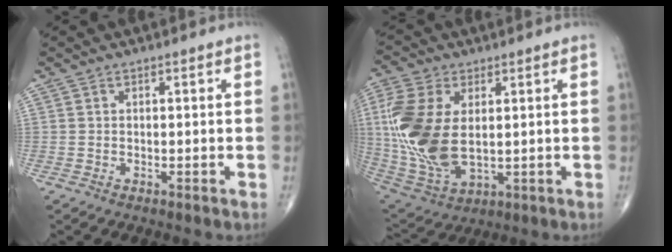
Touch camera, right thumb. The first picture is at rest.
{"total": 18.3, "force": [2.0, 10.4, 14.9], "torque": [-0.338, -0.016, 0.050]}